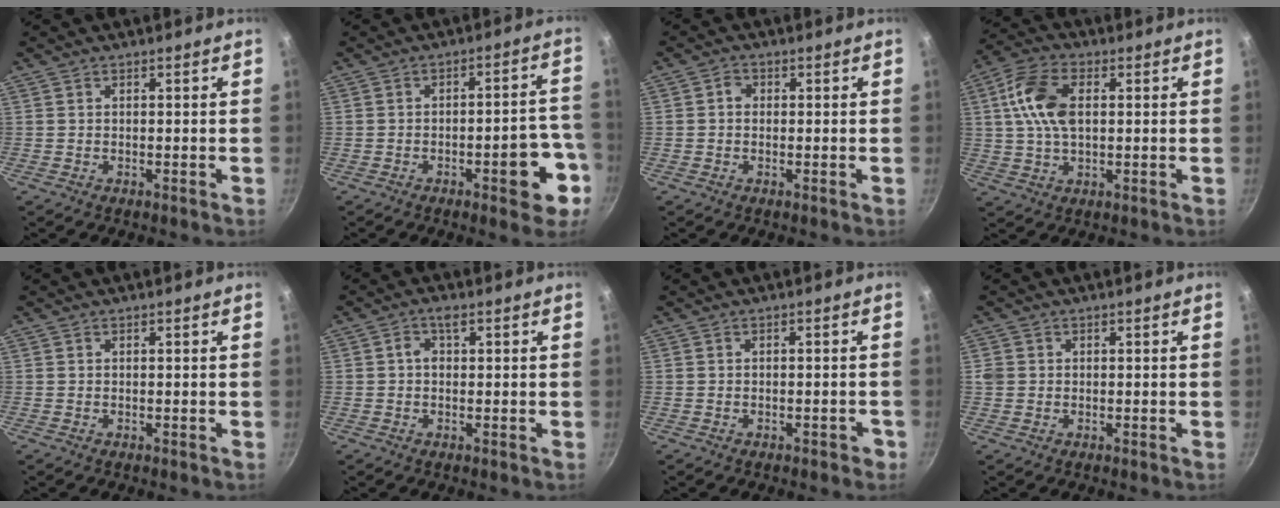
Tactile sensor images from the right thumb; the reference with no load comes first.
{"total": 10.4, "force": [-4.4, 4.0, 8.5], "torque": [-0.075, 0.040, -0.051]}
{"total": 2.0, "force": [0.1, 1.7, 1.0], "torque": [-0.012, 0.005, -0.003]}
{"total": 10.9, "force": [2.0, 6.2, 8.7], "torque": [-0.163, 0.015, 0.029]}
{"total": 0.0}
{"total": 2.6, "force": [0.4, 1.7, 2.0], "torque": [-0.027, 0.007, 0.003]}
{"total": 1.6, "force": [-1.0, 0.9, 0.9], "torque": [-0.002, 0.019, -0.003]}
{"total": 1.8, "force": [0.1, 1.6, 0.7], "torque": [-0.010, 0.003, -0.001]}